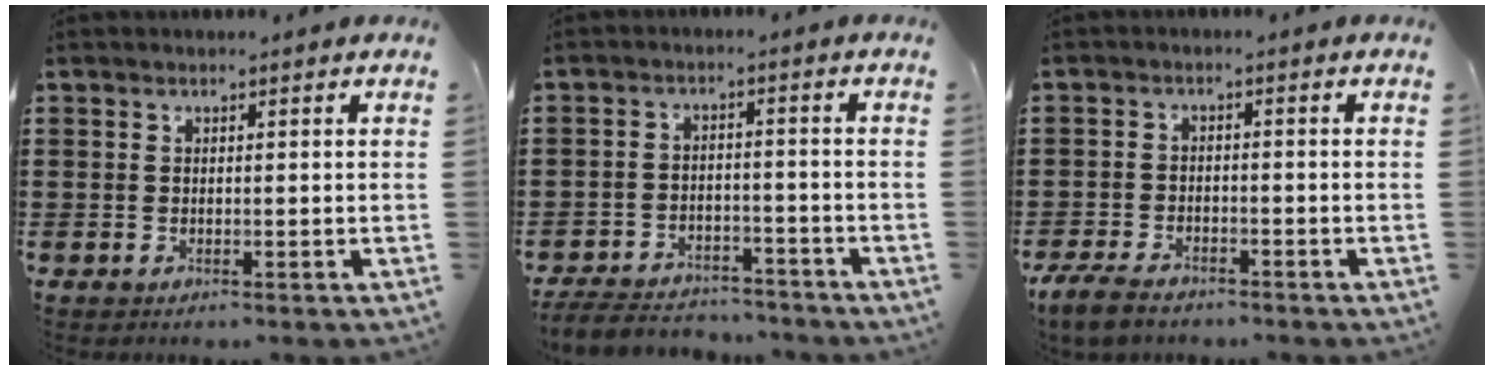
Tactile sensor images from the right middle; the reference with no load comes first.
{"total": 4.7, "force": [-4.6, 0.9, 0.5], "torque": [-0.020, 0.005, -0.098]}
{"total": 3.7, "force": [-3.1, 1.1, 1.7], "torque": [-0.050, -0.002, -0.067]}